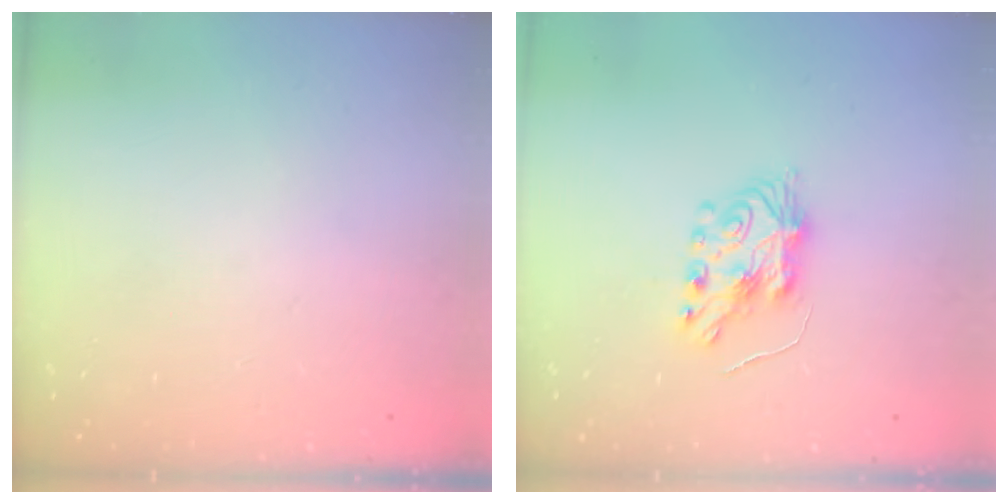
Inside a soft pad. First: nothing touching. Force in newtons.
{"total": 7.3, "press": 7.2, "slide": 0.6}